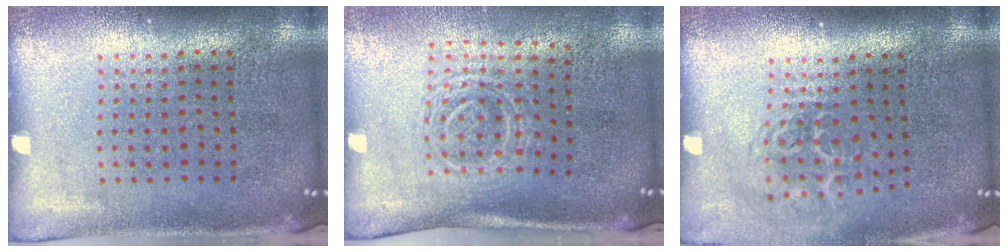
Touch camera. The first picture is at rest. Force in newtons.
{"total": 1.7, "press": 1.3, "slide": 1.1}
{"total": 1.7, "press": 1.1, "slide": 1.2}